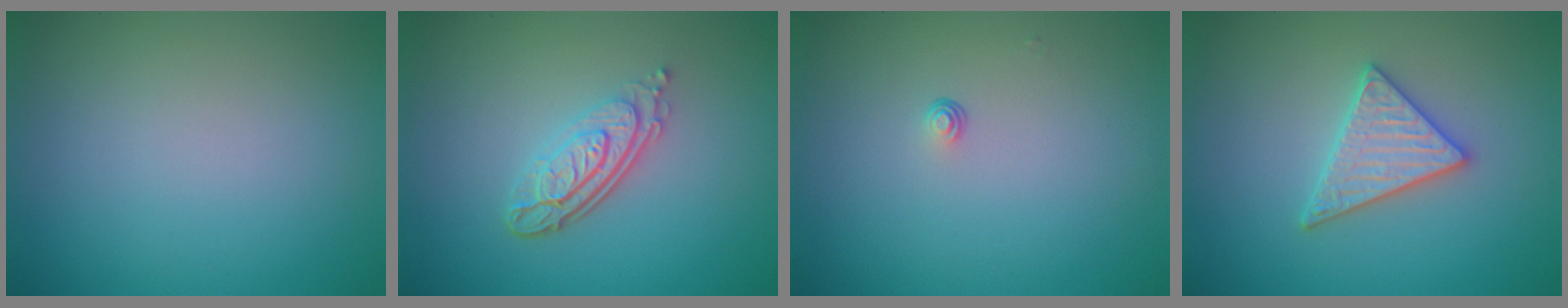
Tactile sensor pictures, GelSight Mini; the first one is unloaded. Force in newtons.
{"total": 4.4, "press": 3.1, "slide": 3.2}
{"total": 0.6, "press": 0.3, "slide": 0.5}
{"total": 3.0, "press": 3.0, "slide": 0.5}